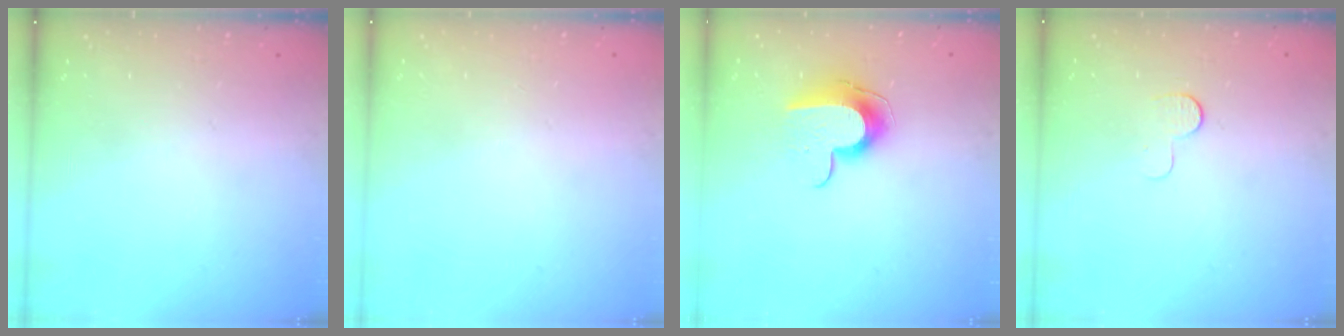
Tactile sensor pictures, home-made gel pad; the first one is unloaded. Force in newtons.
{"total": 0.6, "press": 0.6, "slide": 0.2}
{"total": 10.0, "press": 9.9, "slide": 0.8}
{"total": 5.3, "press": 5.3, "slide": 0.4}